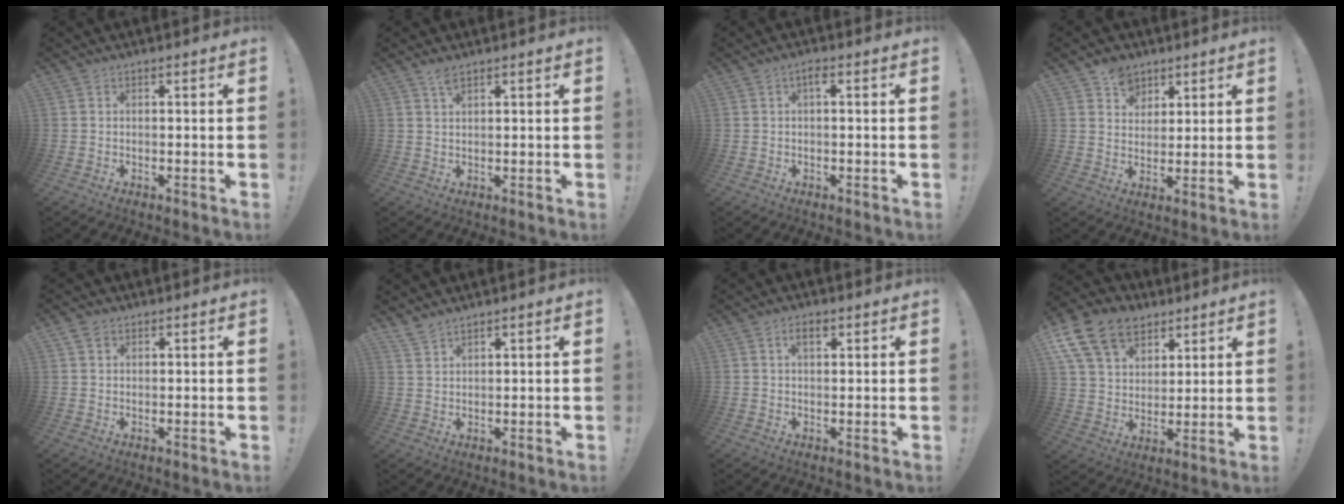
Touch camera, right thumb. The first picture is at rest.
{"total": 2.3, "force": [1.8, 0.6, 1.4], "torque": [-0.022, -0.005, 0.030]}
{"total": 1.8, "force": [0.3, 0.4, 1.8], "torque": [-0.037, 0.005, 0.002]}
{"total": 7.4, "force": [4.7, 5.6, 1.1], "torque": [0.003, -0.037, 0.088]}
{"total": 2.2, "force": [1.4, 1.4, 1.0], "torque": [-0.022, 0.001, 0.027]}
{"total": 3.3, "force": [2.9, 0.7, 1.3], "torque": [-0.029, -0.015, 0.055]}
{"total": 3.1, "force": [1.4, 1.5, 2.3], "torque": [-0.039, 0.001, 0.021]}
{"total": 17.1, "force": [9.4, 11.9, 8.0], "torque": [-0.130, -0.050, 0.178]}